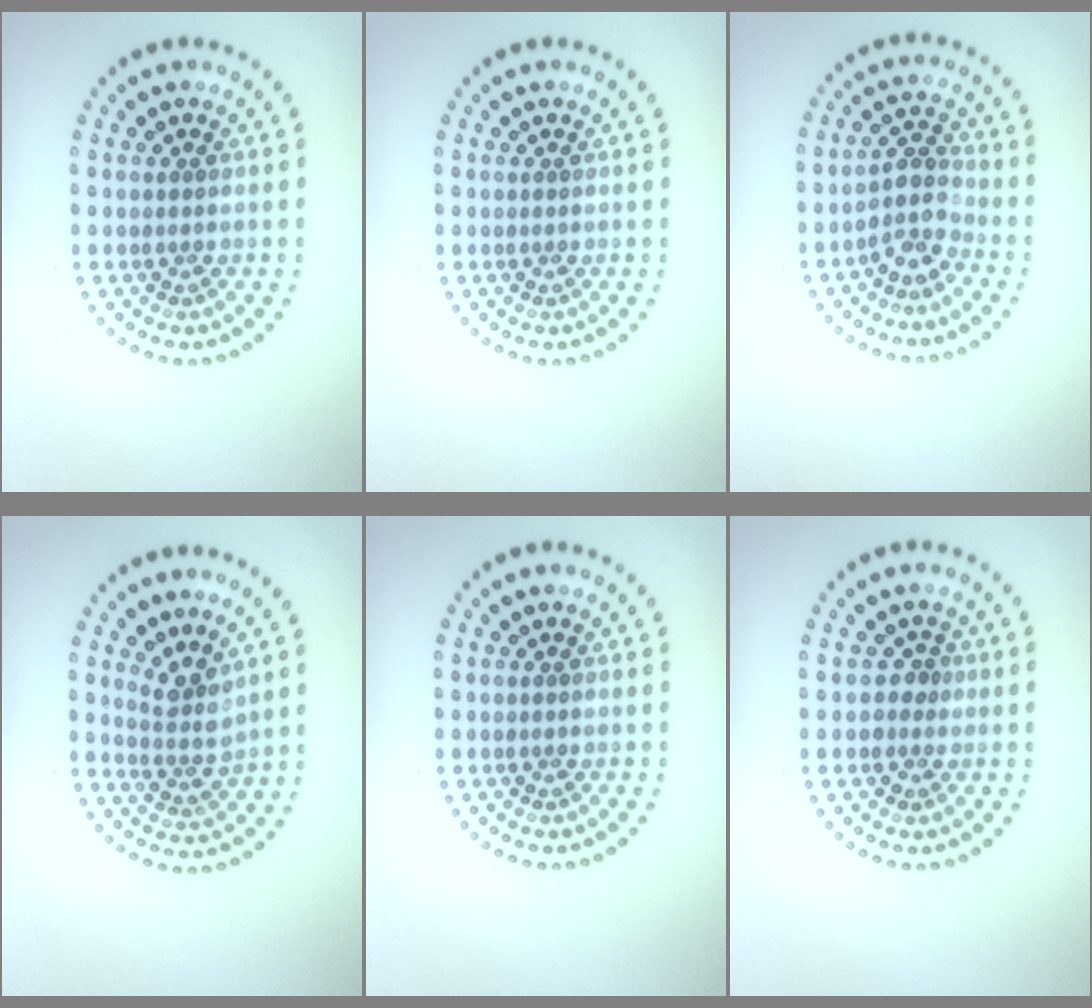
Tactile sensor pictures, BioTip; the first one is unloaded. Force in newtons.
{"total": 0.0}
{"total": 2.9, "press": 2.4, "slide": 1.7}
{"total": 2.7, "press": 2.0, "slide": 1.8}
{"total": 0.0}
{"total": 1.1, "press": 1.0, "slide": 0.4}